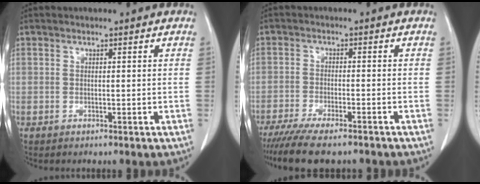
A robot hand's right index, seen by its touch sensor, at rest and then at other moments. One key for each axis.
{"total": 10.6, "fx": -8.9, "fy": 1.8, "fz": 5.6, "tx": -0.081, "ty": -0.016, "tz": -0.135}